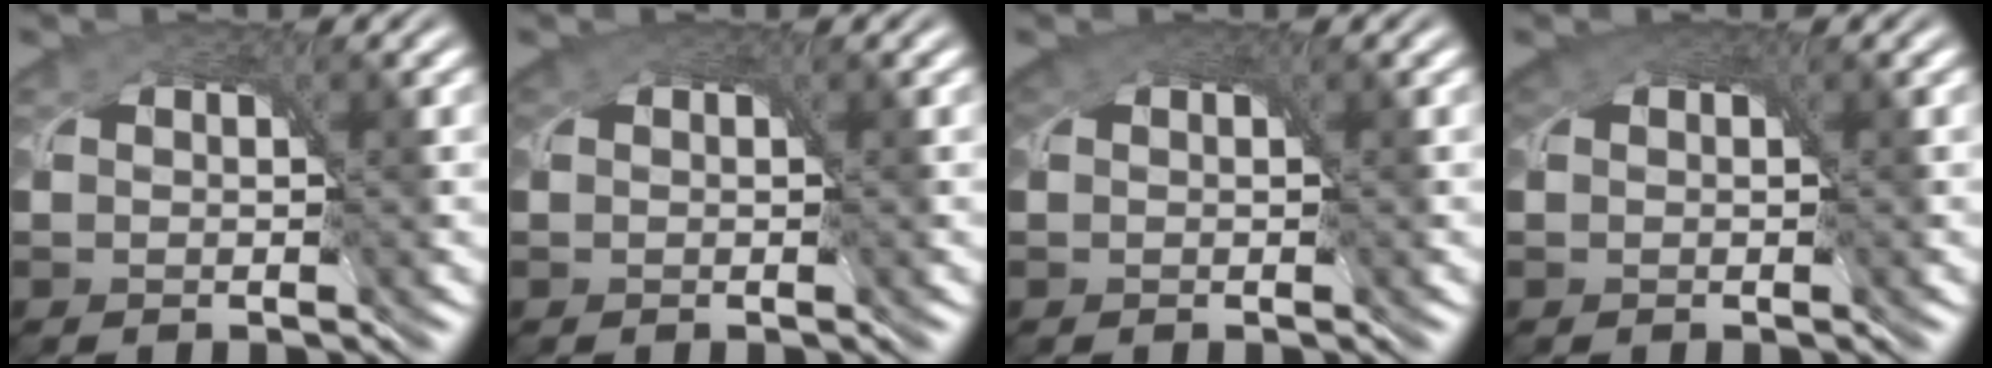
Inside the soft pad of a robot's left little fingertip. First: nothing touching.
{"total": 0.8, "force": [0.4, 0.5, 0.5], "torque": [-0.008, 0.001, 0.005]}
{"total": 2.0, "force": [1.1, 1.3, 1.1], "torque": [-0.021, 0.003, 0.013]}
{"total": 2.0, "force": [1.1, 1.2, 1.1], "torque": [-0.020, 0.005, 0.012]}